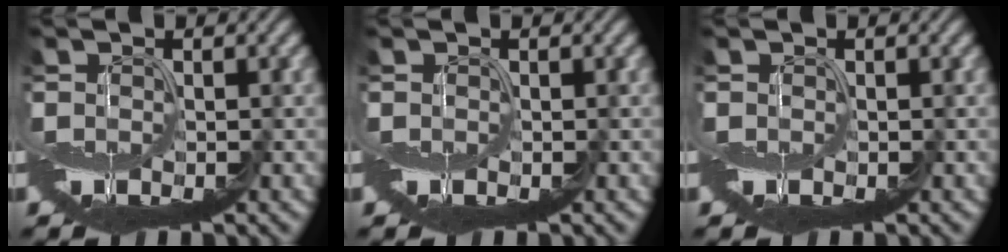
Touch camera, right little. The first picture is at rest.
{"total": 0.0}
{"total": 0.0}